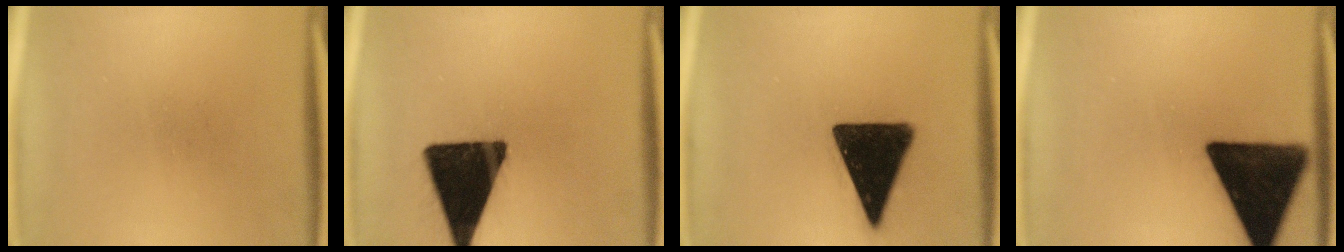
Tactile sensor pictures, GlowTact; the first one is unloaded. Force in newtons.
{"total": 19.4}
{"total": 17.9}
{"total": 18.8}